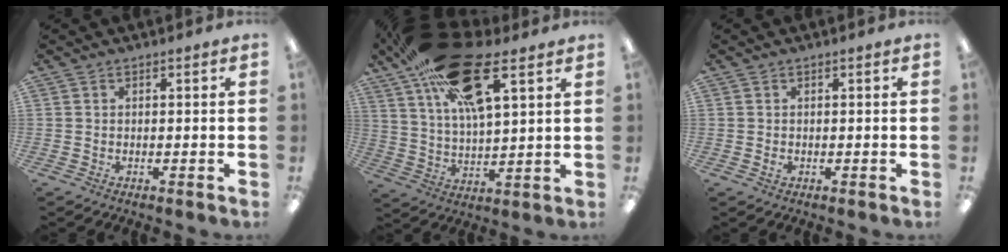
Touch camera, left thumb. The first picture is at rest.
{"total": 25.0, "force": [13.3, 10.3, 18.5], "torque": [-0.325, -0.036, 0.225]}
{"total": 0.9, "force": [-0.1, 0.6, 0.6], "torque": [-0.011, 0.002, -0.004]}